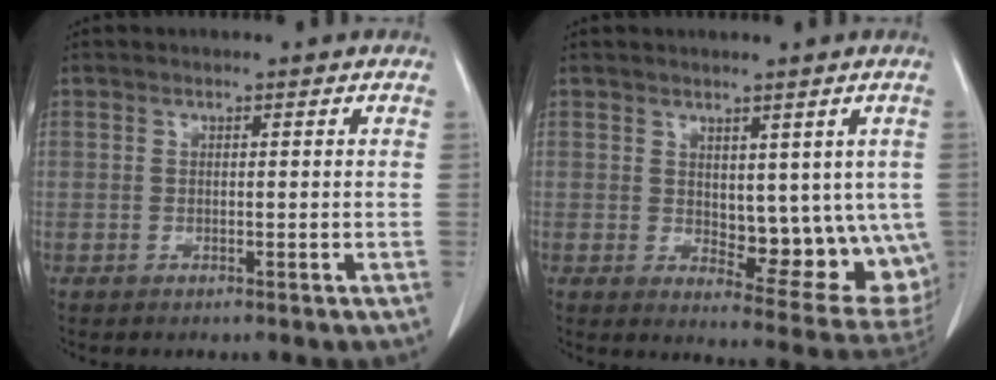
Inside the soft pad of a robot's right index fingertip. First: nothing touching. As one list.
[{"total": 12.1, "force": [0.6, 5.9, 10.5], "torque": [-0.122, -0.013, 0.023]}]